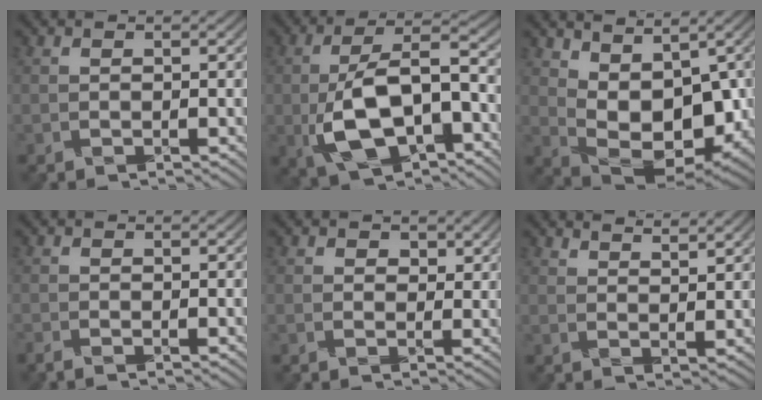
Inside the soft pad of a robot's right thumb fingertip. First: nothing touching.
{"total": 12.2, "force": [-3.7, 5.8, 10.1], "torque": [-0.196, -0.002, -0.075]}
{"total": 8.9, "force": [2.0, 4.8, 7.3], "torque": [-0.130, -0.008, 0.038]}
{"total": 1.0, "force": [-0.6, 0.3, 0.6], "torque": [-0.017, -0.001, -0.016]}
{"total": 2.4, "force": [1.4, 1.5, 1.2], "torque": [-0.024, -0.005, 0.021]}
{"total": 4.8, "force": [4.2, 0.4, 2.3], "torque": [-0.035, -0.003, 0.067]}